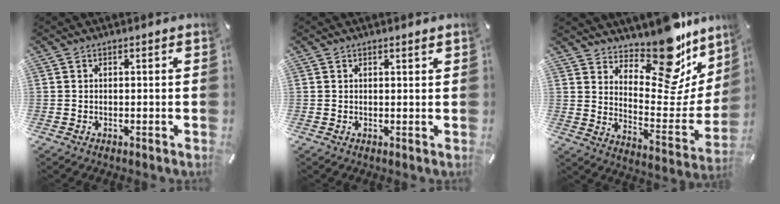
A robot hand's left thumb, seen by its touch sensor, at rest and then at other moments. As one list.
[{"total": 0.8, "force": [0.6, 0.2, 0.3], "torque": [-0.007, -0.002, 0.012]}, {"total": 18.2, "force": [14.8, 7.5, 7.5], "torque": [-0.086, -0.138, 0.248]}]